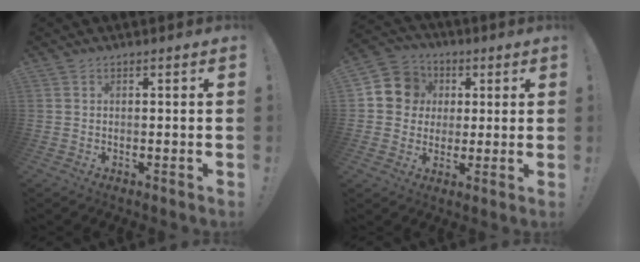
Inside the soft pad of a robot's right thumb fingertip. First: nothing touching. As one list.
[{"total": 10.2, "force": [2.0, 9.6, 2.7], "torque": [-0.041, 0.004, 0.045]}]